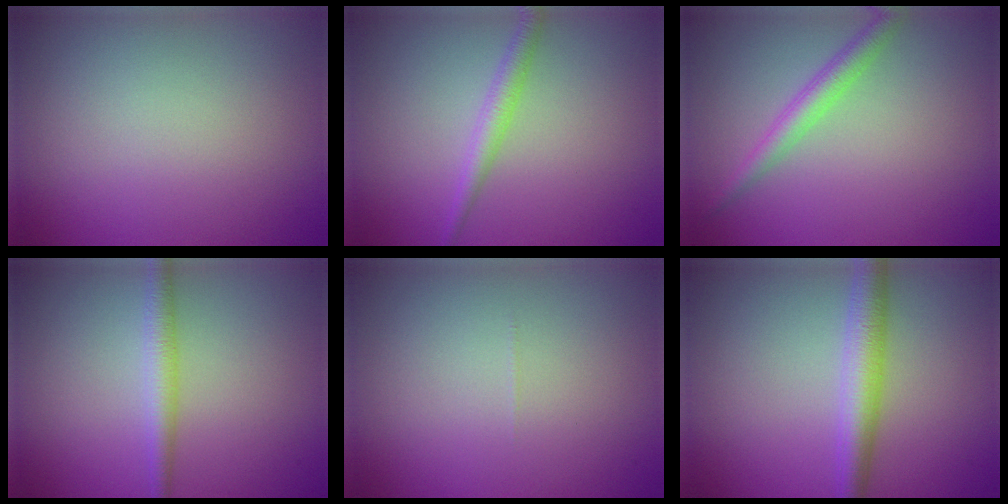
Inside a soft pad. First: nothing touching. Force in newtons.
{"total": 2.1, "press": 2.1, "slide": 0.0}
{"total": 2.5, "press": 2.5, "slide": 0.0}
{"total": 2.5, "press": 2.5, "slide": 0.0}
{"total": 0.0}
{"total": 4.0, "press": 4.0, "slide": 0.1}